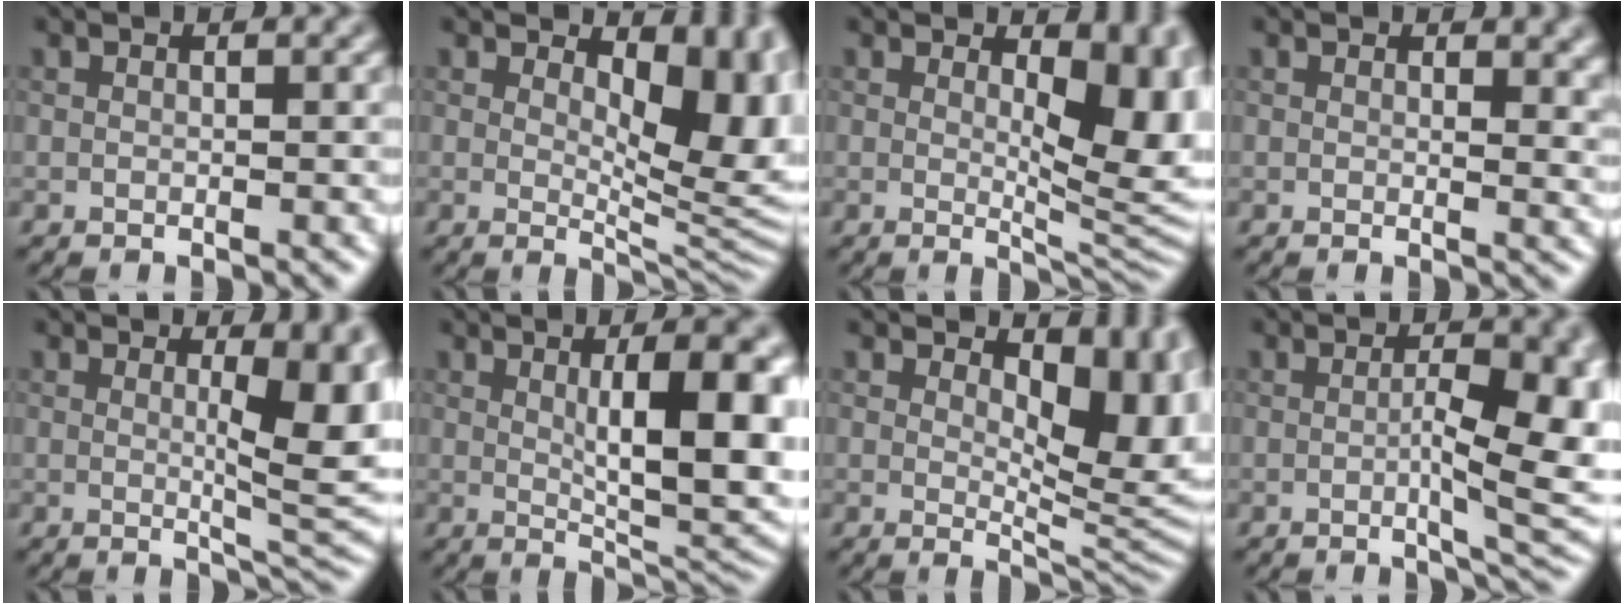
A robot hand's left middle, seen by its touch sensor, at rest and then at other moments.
{"total": 8.7, "force": [2.6, 4.4, 7.0], "torque": [-0.094, -0.018, 0.041]}
{"total": 7.7, "force": [1.8, 3.5, 6.6], "torque": [-0.086, -0.015, 0.033]}
{"total": 2.2, "force": [1.1, 1.1, 1.5], "torque": [-0.016, -0.006, 0.016]}
{"total": 7.1, "force": [1.0, 1.9, 6.8], "torque": [-0.083, -0.009, 0.020]}
{"total": 9.5, "force": [1.4, 2.8, 9.0], "torque": [-0.120, -0.006, 0.028]}
{"total": 7.8, "force": [2.5, 4.1, 6.2], "torque": [-0.085, -0.017, 0.038]}
{"total": 6.8, "force": [-0.6, 1.7, 6.6], "torque": [-0.100, -0.009, -0.005]}